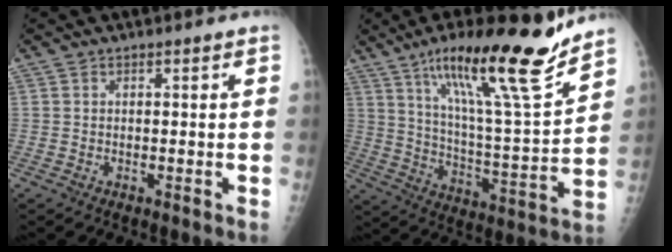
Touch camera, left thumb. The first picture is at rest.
{"total": 22.8, "force": [15.8, 2.9, 16.2], "torque": [-0.240, -0.075, 0.264]}